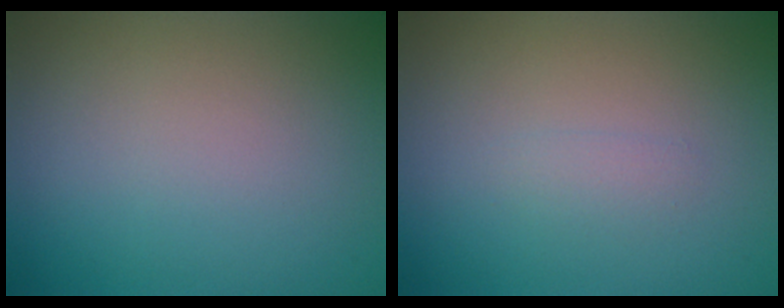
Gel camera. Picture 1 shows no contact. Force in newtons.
{"total": 0.8, "press": 0.8, "slide": 0.0}